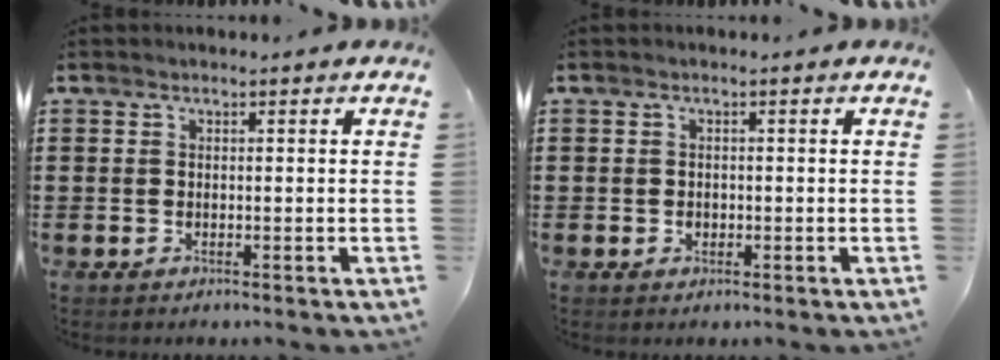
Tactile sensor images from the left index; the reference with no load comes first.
{"total": 0.7, "force": [-0.2, 0.6, 0.3], "torque": [-0.009, 0.004, -0.004]}